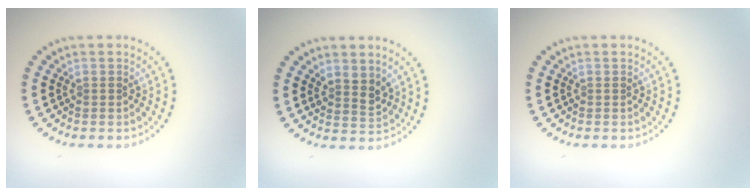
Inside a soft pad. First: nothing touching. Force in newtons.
{"total": 1.7, "press": 1.5, "slide": 0.9}
{"total": 0.0}